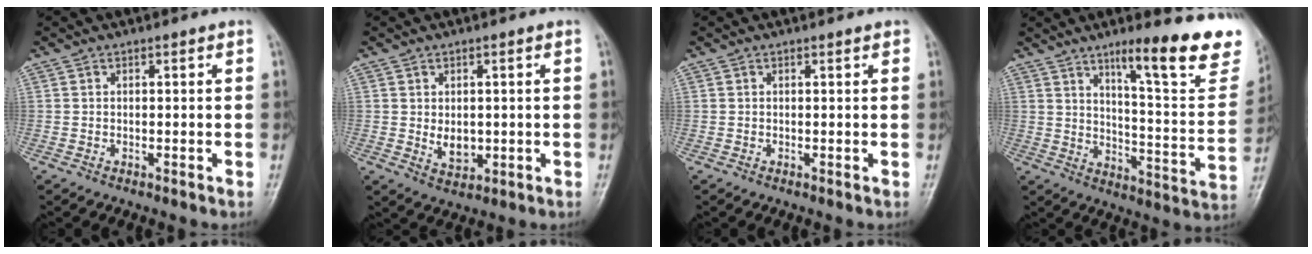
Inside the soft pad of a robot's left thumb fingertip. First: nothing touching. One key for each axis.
{"total": 4.2, "fx": 0.1, "fy": 3.0, "fz": 3.0, "tx": -0.031, "ty": -0.007, "tz": 0.010}
{"total": 0.7, "fx": 0.5, "fy": 0.3, "fz": 0.4, "tx": -0.006, "ty": -0.002, "tz": 0.002}
{"total": 21.0, "fx": 13.7, "fy": 4.1, "fz": 15.4, "tx": -0.167, "ty": -0.074, "tz": 0.200}